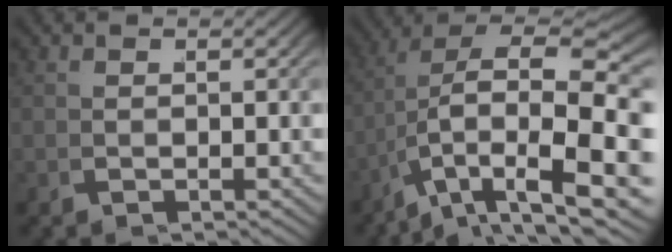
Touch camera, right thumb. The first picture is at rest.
{"total": 11.9, "force": [-0.6, 6.7, 9.8], "torque": [-0.165, -0.041, 0.011]}